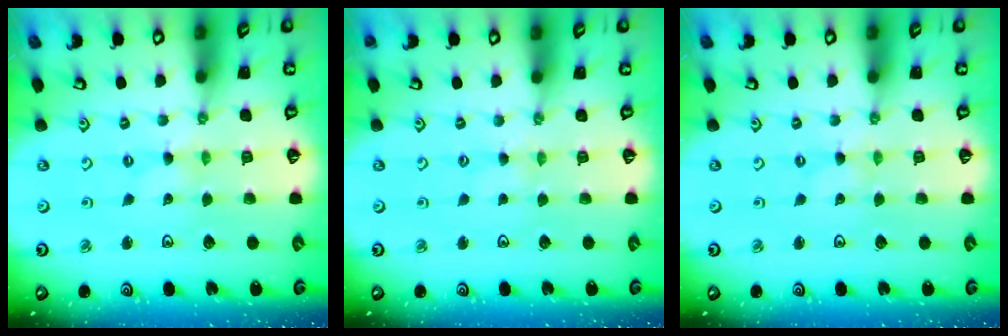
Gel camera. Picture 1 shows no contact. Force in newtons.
{"total": 1.5, "press": 1.5, "slide": 0.3}
{"total": 0.0}